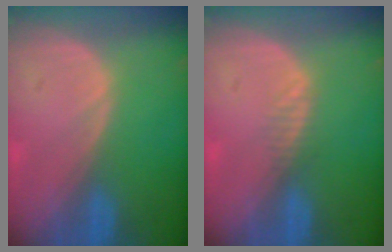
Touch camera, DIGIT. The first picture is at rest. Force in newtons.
{"total": 1.3, "press": 1.1, "slide": 0.7}